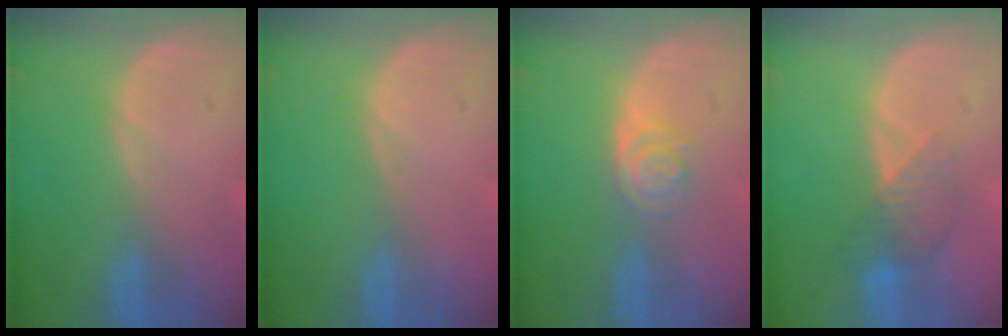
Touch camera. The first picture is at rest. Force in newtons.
{"total": 0.0}
{"total": 4.0, "press": 3.6, "slide": 1.9}
{"total": 4.2, "press": 4.2, "slide": 0.4}